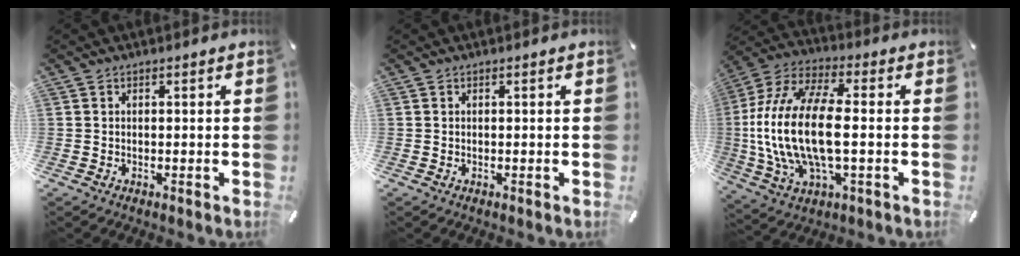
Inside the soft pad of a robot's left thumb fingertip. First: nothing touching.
{"total": 0.0}
{"total": 19.0, "force": [-0.7, 8.9, 16.8], "torque": [-0.368, -0.010, -0.015]}